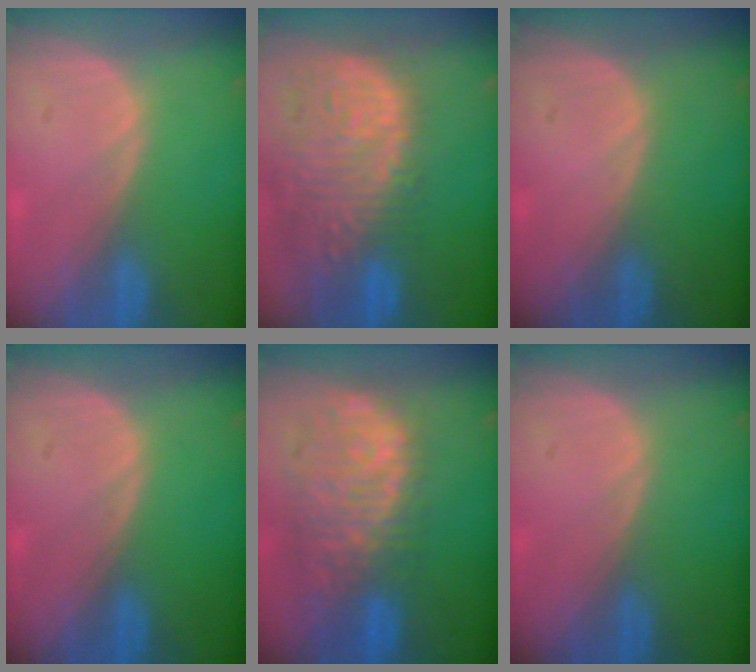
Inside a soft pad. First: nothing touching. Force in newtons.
{"total": 14.6, "press": 12.0, "slide": 8.2}
{"total": 0.0}
{"total": 0.0}
{"total": 11.8, "press": 9.8, "slide": 6.6}
{"total": 0.0}